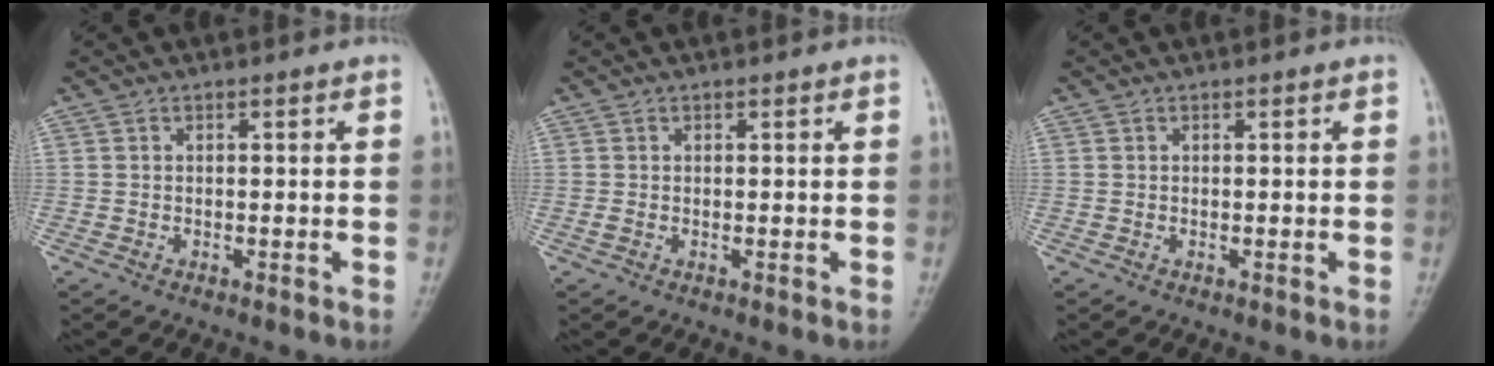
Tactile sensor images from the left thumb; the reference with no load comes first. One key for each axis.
{"total": 0.6, "fx": -0.2, "fy": 0.4, "fz": 0.5, "tx": -0.016, "ty": -0.002, "tz": -0.004}
{"total": 0.0}